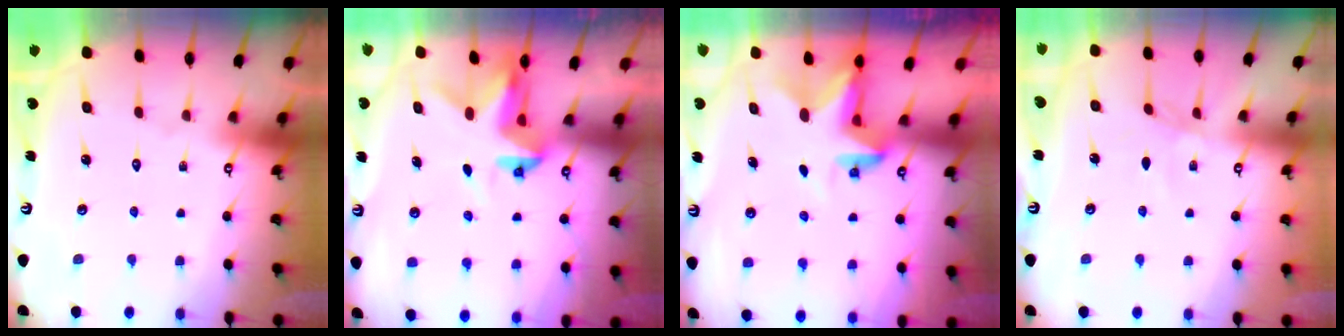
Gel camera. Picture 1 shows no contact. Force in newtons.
{"total": 3.9, "press": 3.9, "slide": 0.2}
{"total": 2.8, "press": 2.8, "slide": 0.2}
{"total": 2.1, "press": 2.1, "slide": 0.5}